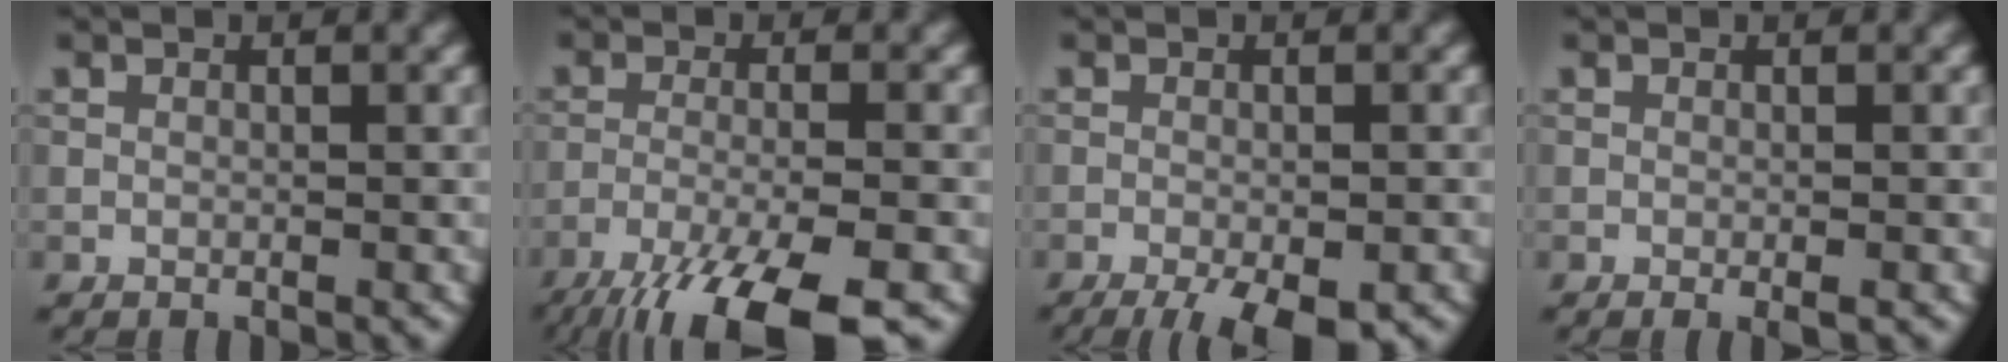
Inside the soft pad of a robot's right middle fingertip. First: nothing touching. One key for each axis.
{"total": 10.1, "fx": -7.2, "fy": 2.0, "fz": 6.8, "tx": -0.113, "ty": -0.024, "tz": -0.122}
{"total": 6.5, "fx": -4.1, "fy": 1.8, "fz": 4.6, "tx": -0.071, "ty": -0.022, "tz": -0.059}
{"total": 1.0, "fx": -0.4, "fy": 0.1, "fz": 1.0, "tx": -0.014, "ty": -0.005, "tz": -0.007}